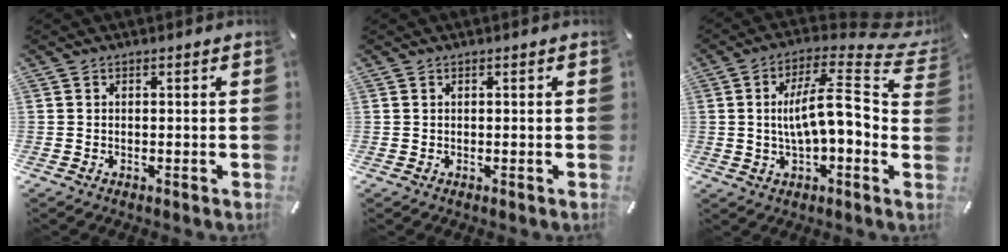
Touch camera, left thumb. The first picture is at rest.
{"total": 0.0}
{"total": 12.7, "force": [1.1, 4.6, 11.7], "torque": [-0.192, -0.010, 0.014]}